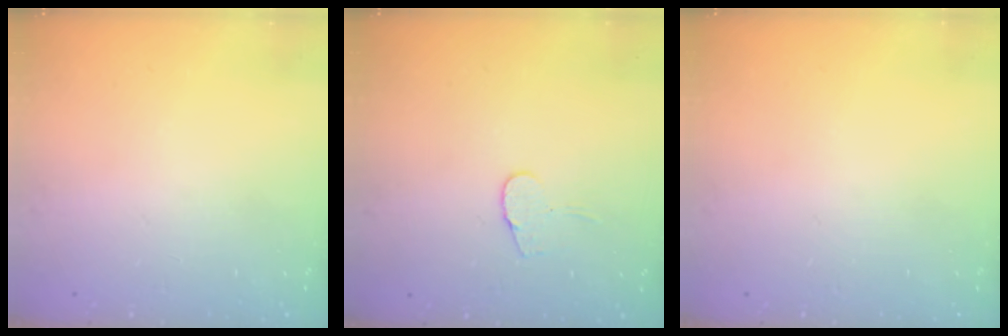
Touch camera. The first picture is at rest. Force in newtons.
{"total": 5.6, "press": 5.6, "slide": 0.4}
{"total": 0.0}